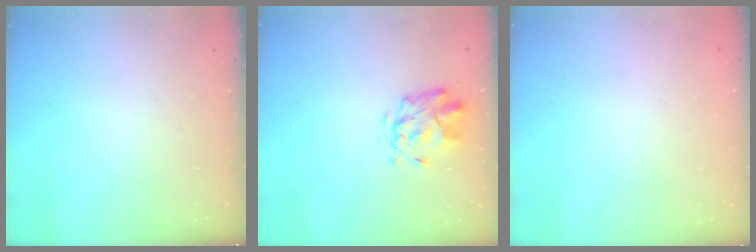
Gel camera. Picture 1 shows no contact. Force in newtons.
{"total": 2.8, "press": 2.4, "slide": 1.3}
{"total": 1.7, "press": 1.7, "slide": 0.2}